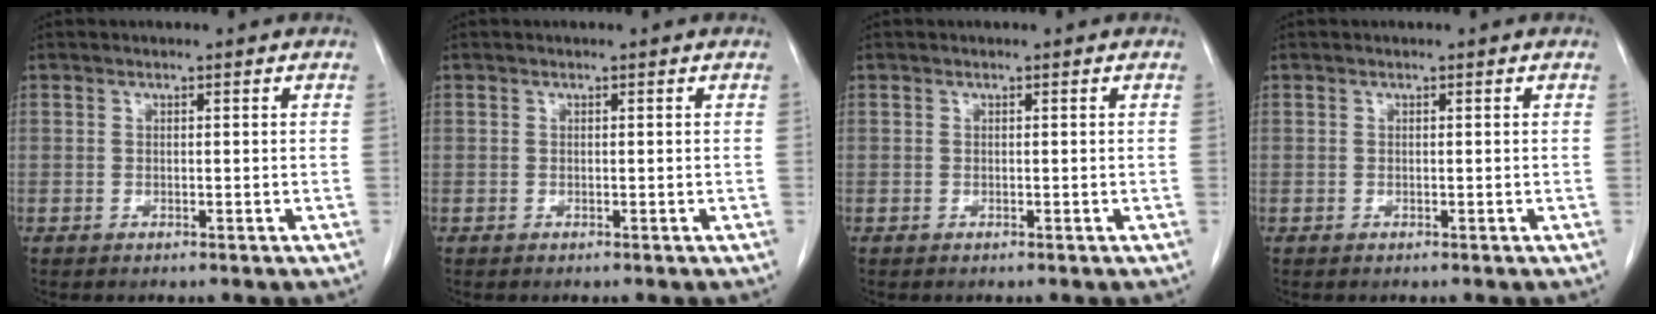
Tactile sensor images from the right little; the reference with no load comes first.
{"total": 0.0}
{"total": 0.0}
{"total": 0.0}